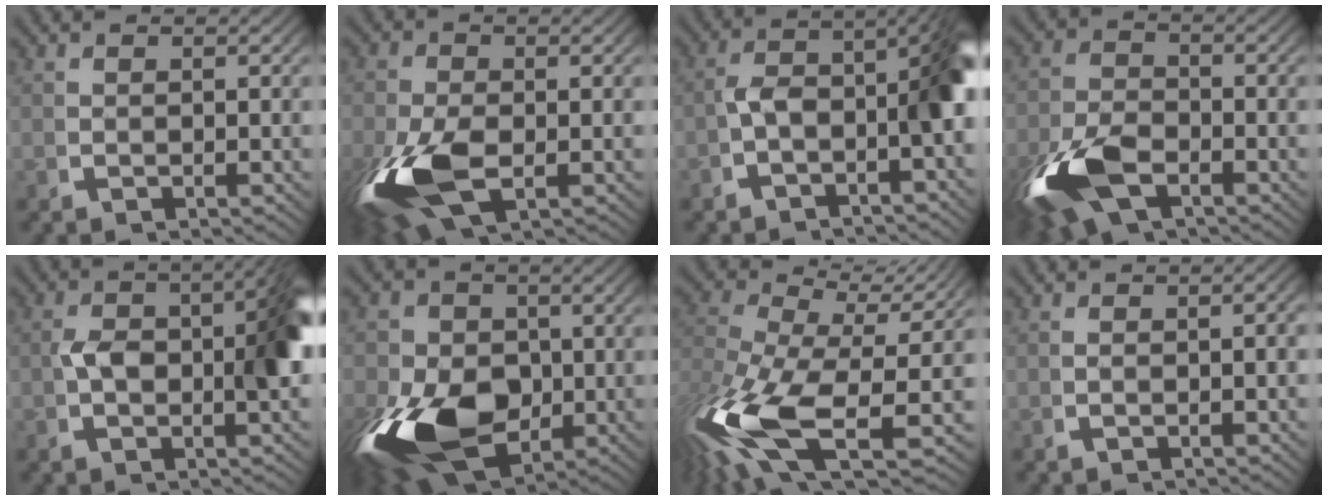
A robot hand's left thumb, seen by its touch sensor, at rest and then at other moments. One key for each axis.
{"total": 10.0, "fx": -2.7, "fy": 5.9, "fz": 7.6, "tx": -0.187, "ty": -0.045, "tz": -0.024}
{"total": 8.9, "fx": -0.9, "fy": 4.9, "fz": 7.3, "tx": -0.104, "ty": -0.012, "tz": -0.021}
{"total": 8.2, "fx": -3.7, "fy": 4.8, "fz": 5.6, "tx": -0.130, "ty": -0.026, "tz": -0.057}
{"total": 8.9, "fx": 0.2, "fy": 4.5, "fz": 7.7, "tx": -0.114, "ty": -0.002, "tz": -0.003}
{"total": 16.0, "fx": -4.0, "fy": 10.6, "fz": 11.2, "tx": -0.232, "ty": -0.071, "tz": -0.040}
{"total": 12.8, "fx": -0.6, "fy": 7.3, "fz": 10.4, "tx": -0.243, "ty": -0.047, "tz": 0.005}
{"total": 1.3, "fx": -0.6, "fy": 0.3, "fz": 1.2, "tx": -0.020, "ty": 0.001, "tz": -0.011}